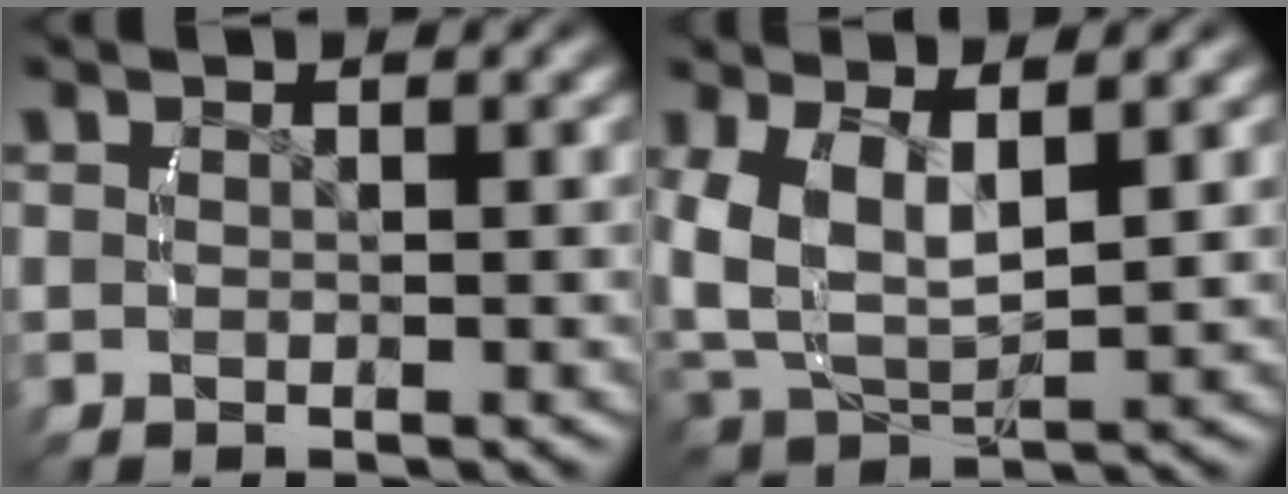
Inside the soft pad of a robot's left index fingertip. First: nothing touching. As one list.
[{"total": 7.3, "force": [0.8, 5.3, 5.0], "torque": [-0.130, -0.027, 0.026]}]